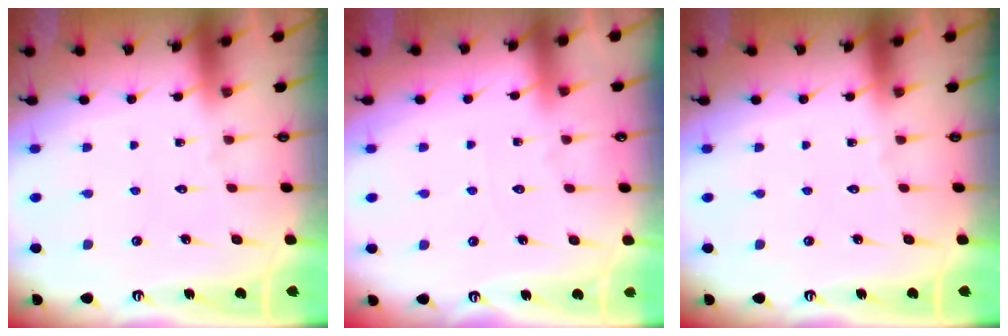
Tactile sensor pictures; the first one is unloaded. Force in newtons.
{"total": 2.3, "press": 2.3, "slide": 0.4}
{"total": 0.0}